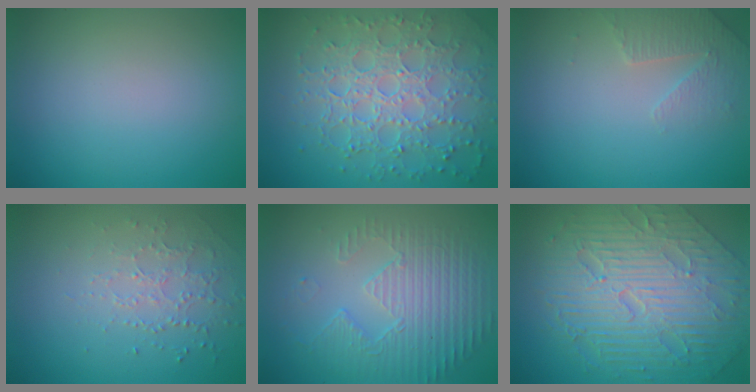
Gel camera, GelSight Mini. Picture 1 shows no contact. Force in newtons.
{"total": 7.7, "press": 5.7, "slide": 5.2}
{"total": 2.3, "press": 2.2, "slide": 0.6}
{"total": 1.5, "press": 1.2, "slide": 0.9}
{"total": 5.5, "press": 3.6, "slide": 4.1}
{"total": 10.7, "press": 7.1, "slide": 8.0}